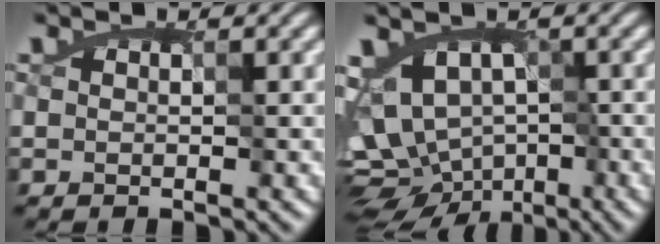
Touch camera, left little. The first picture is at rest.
{"total": 8.9, "force": [-3.4, 6.6, 4.7], "torque": [-0.062, 0.000, -0.040]}